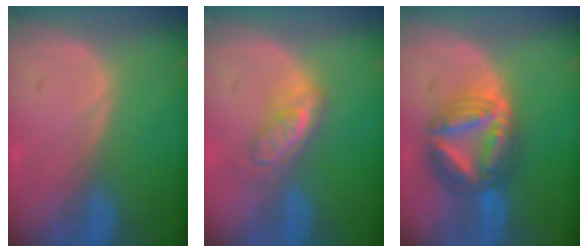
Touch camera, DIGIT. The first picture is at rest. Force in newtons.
{"total": 5.2, "press": 4.6, "slide": 2.4}
{"total": 9.1, "press": 9.1, "slide": 0.9}